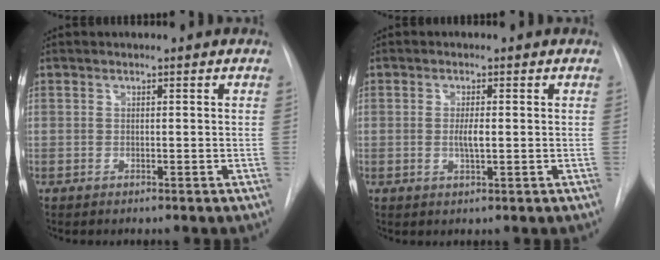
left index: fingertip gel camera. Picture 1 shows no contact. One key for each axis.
{"total": 2.2, "fx": -0.8, "fy": 0.4, "fz": 2.0, "tx": -0.041, "ty": -0.008, "tz": -0.014}